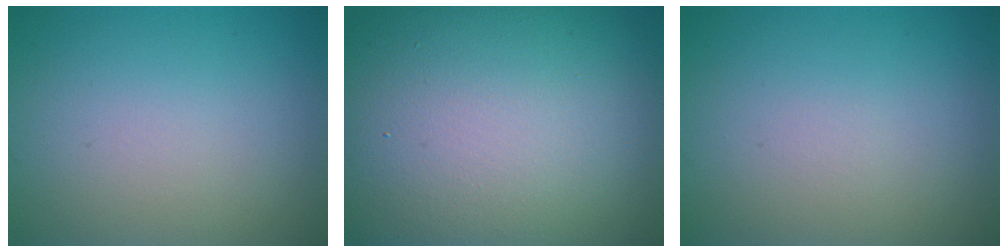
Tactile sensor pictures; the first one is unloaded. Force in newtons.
{"total": 20.5, "press": 20.4, "slide": 1.5}
{"total": 0.0}